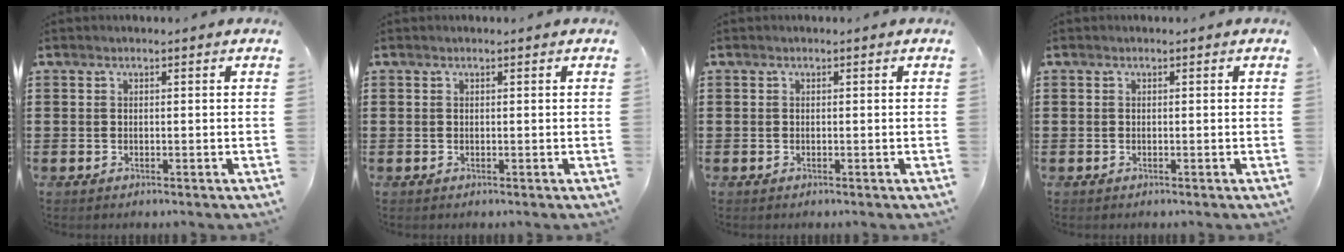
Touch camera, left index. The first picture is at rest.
{"total": 0.0}
{"total": 0.0}
{"total": 0.0}